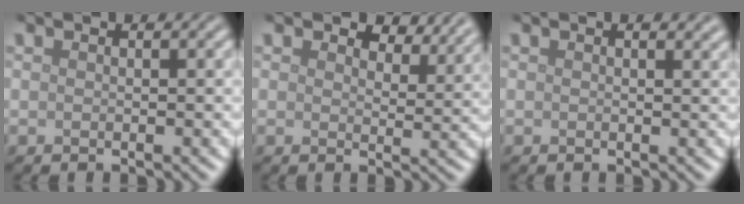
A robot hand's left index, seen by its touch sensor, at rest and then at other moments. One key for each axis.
{"total": 4.3, "fx": 3.4, "fy": 1.8, "fz": 1.9, "tx": -0.035, "ty": -0.003, "tz": 0.040}
{"total": 0.9, "fx": 0.6, "fy": 0.2, "fz": 0.6, "tx": -0.008, "ty": 0.002, "tz": 0.011}